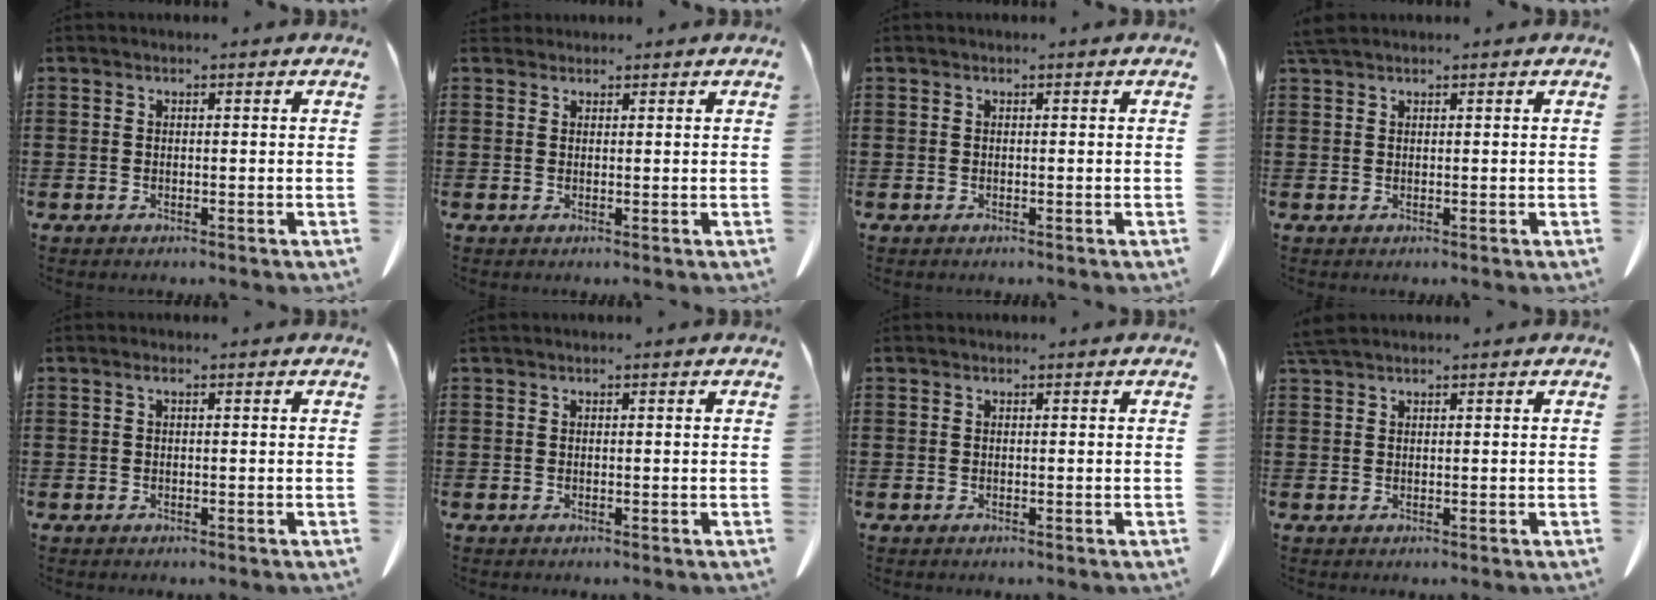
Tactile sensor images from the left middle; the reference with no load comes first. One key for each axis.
{"total": 1.4, "fx": 1.3, "fy": 0.6, "fz": 0.2, "tx": -0.008, "ty": 0.001, "tz": 0.027}
{"total": 0.0}
{"total": 1.8, "fx": 1.4, "fy": 0.3, "fz": 1.0, "tx": -0.025, "ty": 0.000, "tz": 0.028}
{"total": 0.7, "fx": 0.1, "fy": 0.1, "fz": 0.7, "tx": -0.015, "ty": 0.000, "tz": 0.002}
{"total": 0.0}
{"total": 0.0}
{"total": 2.1, "fx": 1.8, "fy": 0.3, "fz": 1.1, "tx": -0.027, "ty": 0.000, "tz": 0.034}